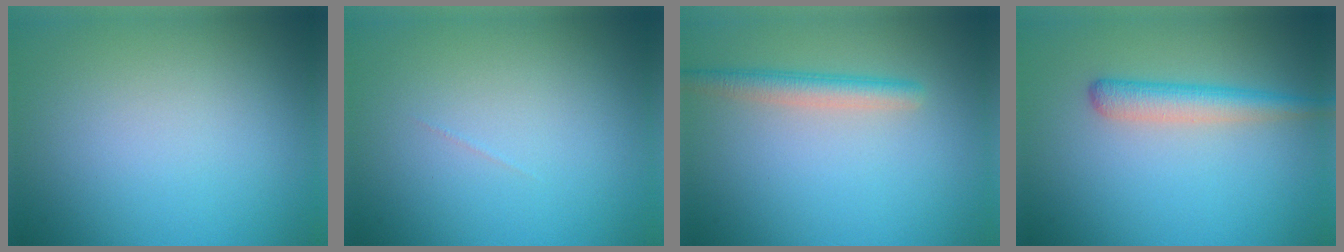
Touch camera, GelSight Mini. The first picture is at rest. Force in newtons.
{"total": 0.0}
{"total": 2.6, "press": 2.6, "slide": 0.1}
{"total": 2.9, "press": 2.9, "slide": 0.1}